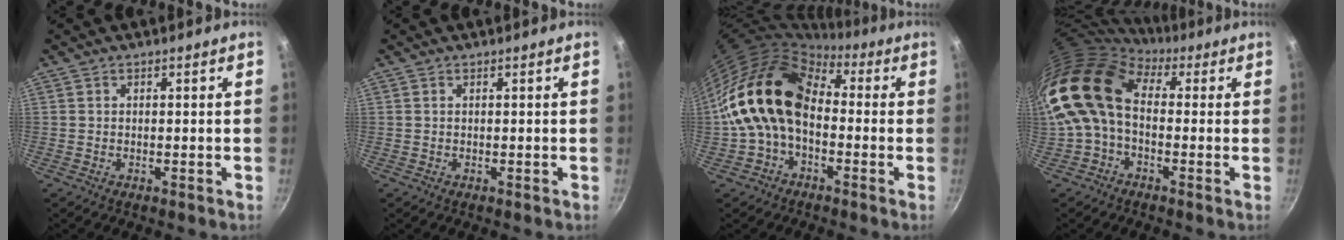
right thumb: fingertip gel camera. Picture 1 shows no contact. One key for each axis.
{"total": 0.0}
{"total": 16.5, "fx": -0.8, "fy": 11.4, "fz": 11.9, "tx": -0.193, "ty": 0.044, "tz": -0.032}
{"total": 16.5, "fx": 1.0, "fy": 11.1, "fz": 12.2, "tx": -0.242, "ty": 0.027, "tz": -0.001}